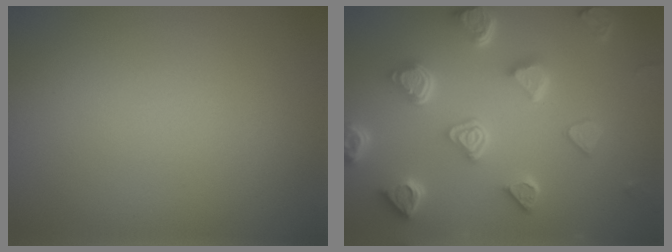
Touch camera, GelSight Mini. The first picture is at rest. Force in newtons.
{"total": 6.7, "press": 5.3, "slide": 4.1}